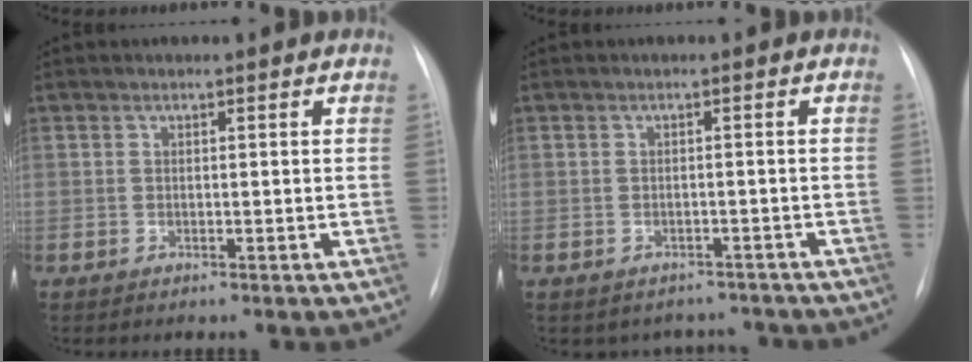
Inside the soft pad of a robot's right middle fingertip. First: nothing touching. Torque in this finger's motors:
{"motor_torque": [0.04, -0.40, 0.03, 0.00]}